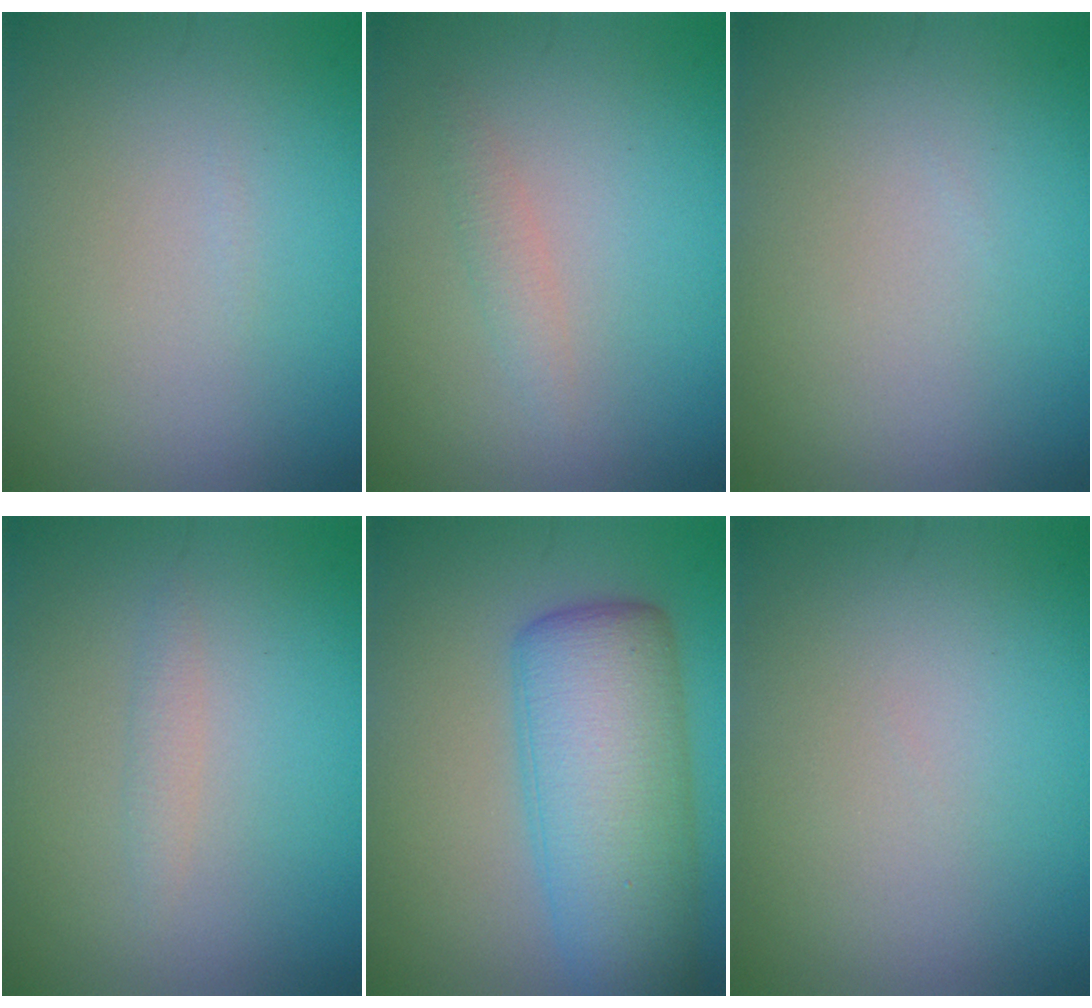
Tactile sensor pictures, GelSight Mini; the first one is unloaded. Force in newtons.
{"total": 1.2, "press": 1.2, "slide": 0.0}
{"total": 0.0}
{"total": 1.0, "press": 1.0, "slide": 0.1}
{"total": 9.2, "press": 9.2, "slide": 0.4}
{"total": 0.0}